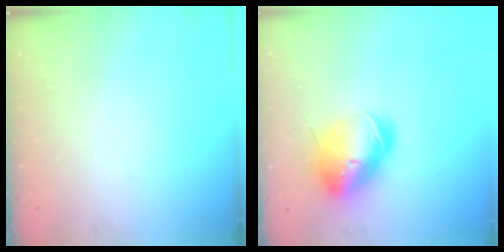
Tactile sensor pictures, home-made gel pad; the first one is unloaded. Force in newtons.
{"total": 16.0, "press": 15.8, "slide": 2.6}